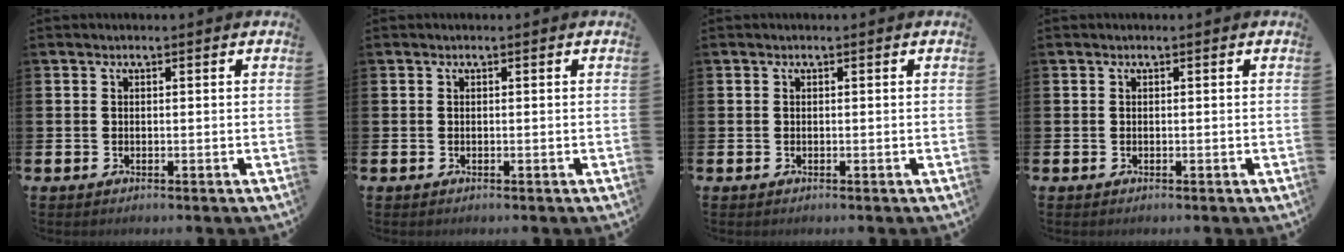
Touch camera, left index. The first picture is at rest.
{"total": 0.0}
{"total": 0.0}
{"total": 0.0}